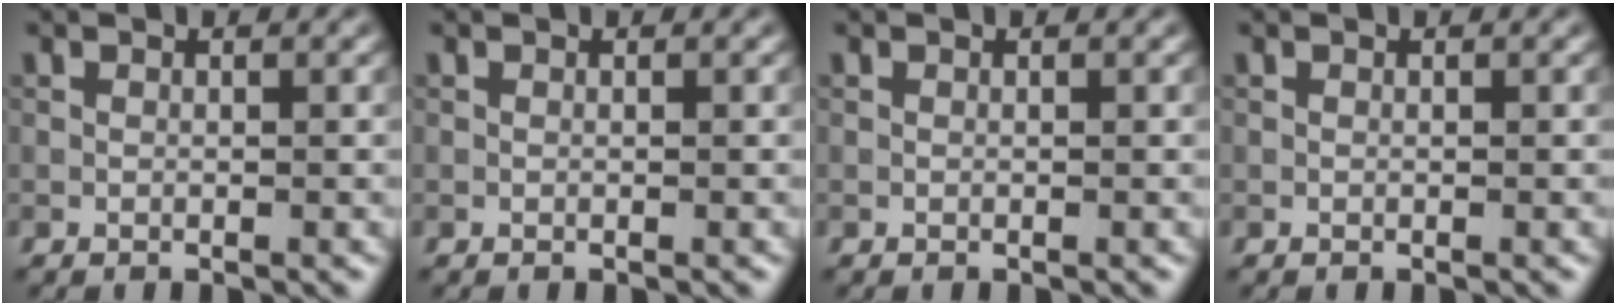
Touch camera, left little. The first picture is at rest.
{"total": 0.0}
{"total": 0.0}
{"total": 0.0}